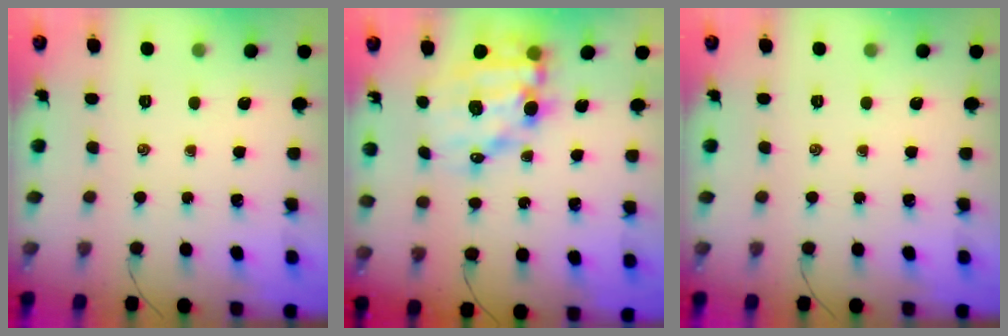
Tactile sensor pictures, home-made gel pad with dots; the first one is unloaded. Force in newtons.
{"total": 11.7, "press": 11.2, "slide": 3.2}
{"total": 0.0}